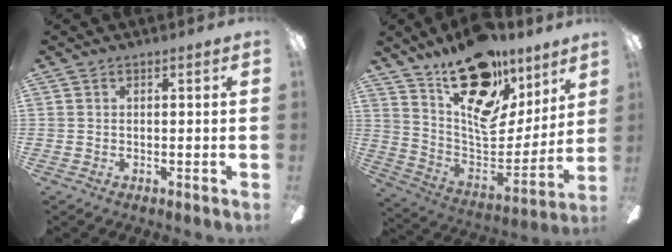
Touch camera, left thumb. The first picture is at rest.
{"total": 22.4, "force": [14.3, 11.6, 12.8], "torque": [-0.184, -0.099, 0.254]}